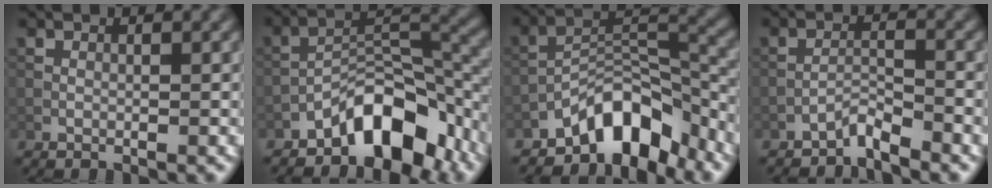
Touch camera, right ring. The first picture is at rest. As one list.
[{"total": 7.8, "force": [-4.9, 3.3, 5.0], "torque": [-0.060, 0.012, -0.087]}, {"total": 7.2, "force": [-5.4, 2.9, 3.7], "torque": [-0.037, 0.009, -0.101]}, {"total": 2.0, "force": [-1.9, 0.1, 0.7], "torque": [-0.009, 0.011, -0.039]}]